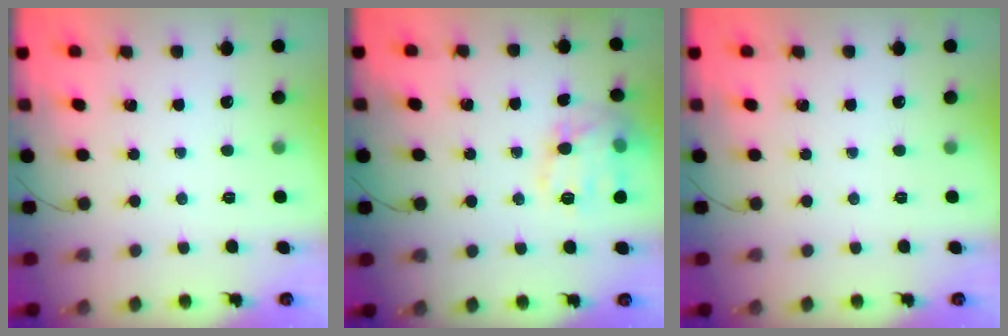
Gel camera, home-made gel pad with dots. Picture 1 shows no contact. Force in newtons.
{"total": 14.4, "press": 14.4, "slide": 0.4}
{"total": 0.0}